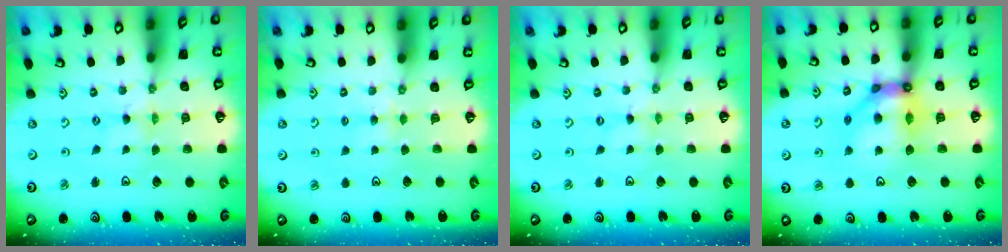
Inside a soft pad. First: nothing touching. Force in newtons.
{"total": 4.2, "press": 4.1, "slide": 0.7}
{"total": 0.0}
{"total": 12.3, "press": 12.3, "slide": 1.2}